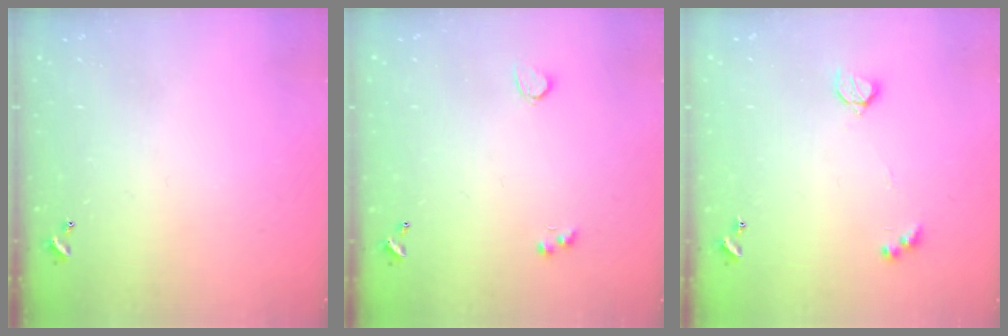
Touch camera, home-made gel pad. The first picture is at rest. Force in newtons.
{"total": 1.9, "press": 1.5, "slide": 1.1}
{"total": 4.2, "press": 4.2, "slide": 0.4}